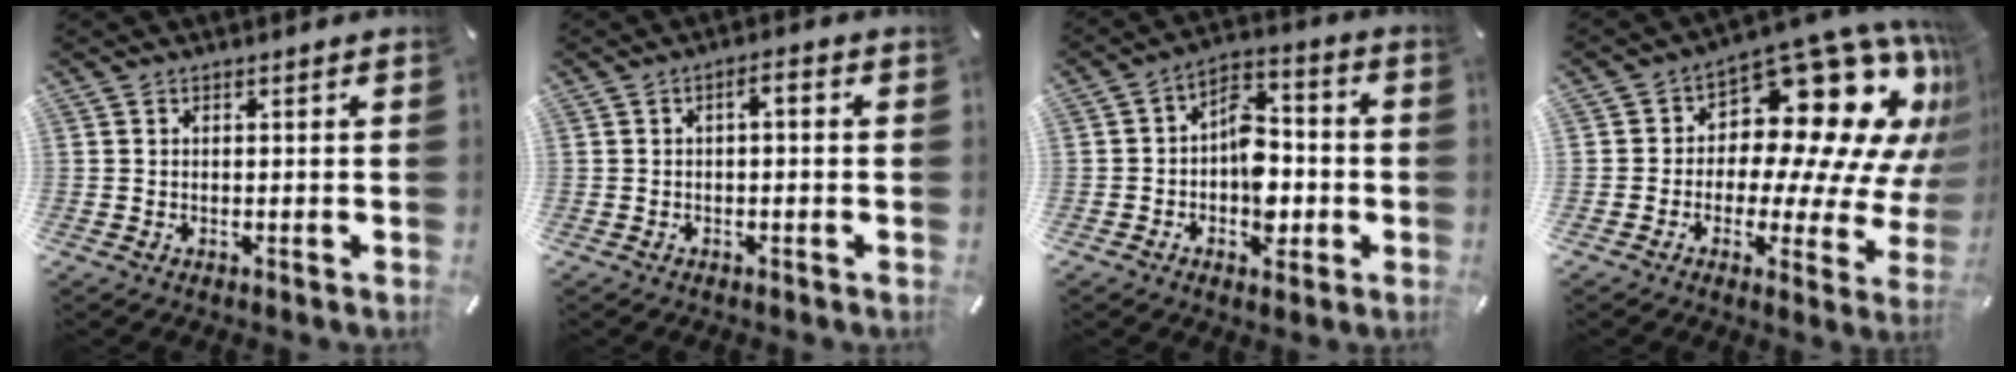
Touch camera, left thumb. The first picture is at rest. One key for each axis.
{"total": 2.5, "fx": -0.8, "fy": 0.8, "fz": 2.3, "tx": -0.040, "ty": 0.011, "tz": -0.016}
{"total": 10.1, "fx": -2.2, "fy": 7.4, "fz": 6.5, "tx": -0.084, "ty": 0.019, "tz": -0.038}
{"total": 21.0, "fx": 8.8, "fy": 11.0, "fz": 15.5, "tx": -0.215, "ty": -0.088, "tz": 0.149}